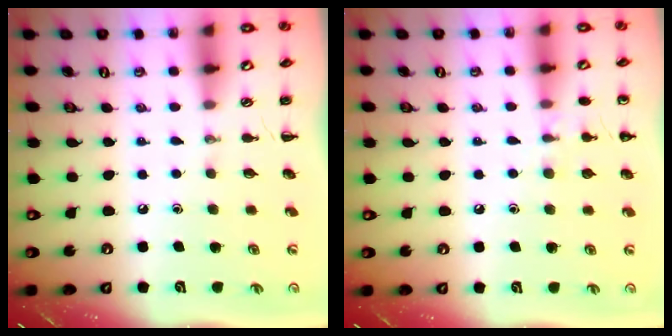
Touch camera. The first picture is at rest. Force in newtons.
{"total": 5.7, "press": 5.4, "slide": 1.7}